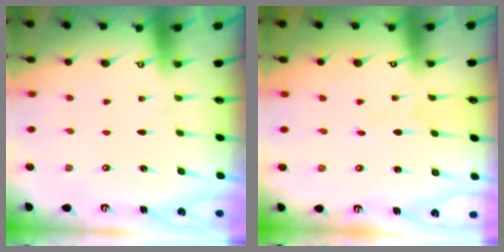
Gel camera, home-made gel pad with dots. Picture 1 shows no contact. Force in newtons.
{"total": 1.3, "press": 1.3, "slide": 0.1}